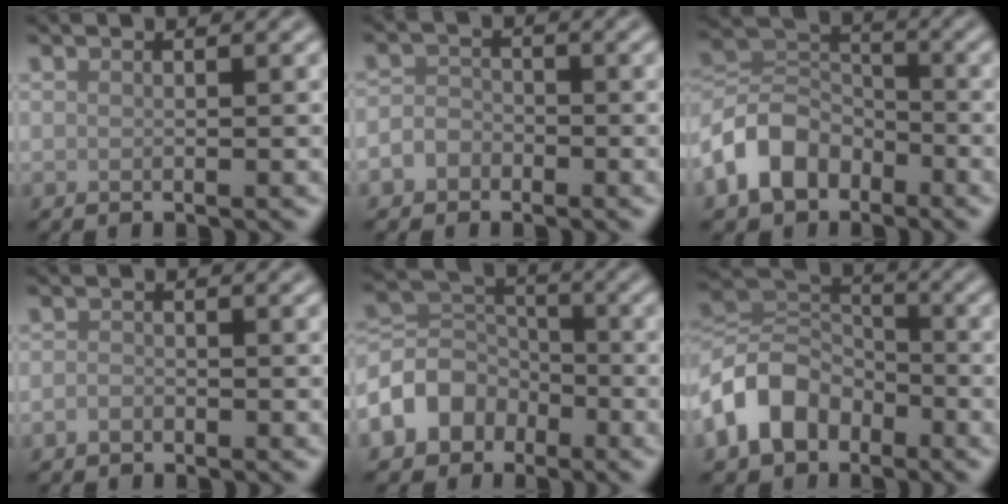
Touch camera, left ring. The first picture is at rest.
{"total": 2.1, "force": [-1.1, 1.6, 0.7], "torque": [-0.010, 0.005, -0.026]}
{"total": 6.6, "force": [-3.6, 4.6, 3.1], "torque": [-0.060, 0.004, -0.084]}
{"total": 1.1, "force": [-0.8, 0.7, 0.4], "torque": [-0.008, 0.002, -0.017]}
{"total": 5.7, "force": [-3.0, 4.3, 2.2], "torque": [-0.038, 0.008, -0.072]}
{"total": 7.2, "force": [-3.9, 5.1, 3.3], "torque": [-0.063, 0.005, -0.088]}